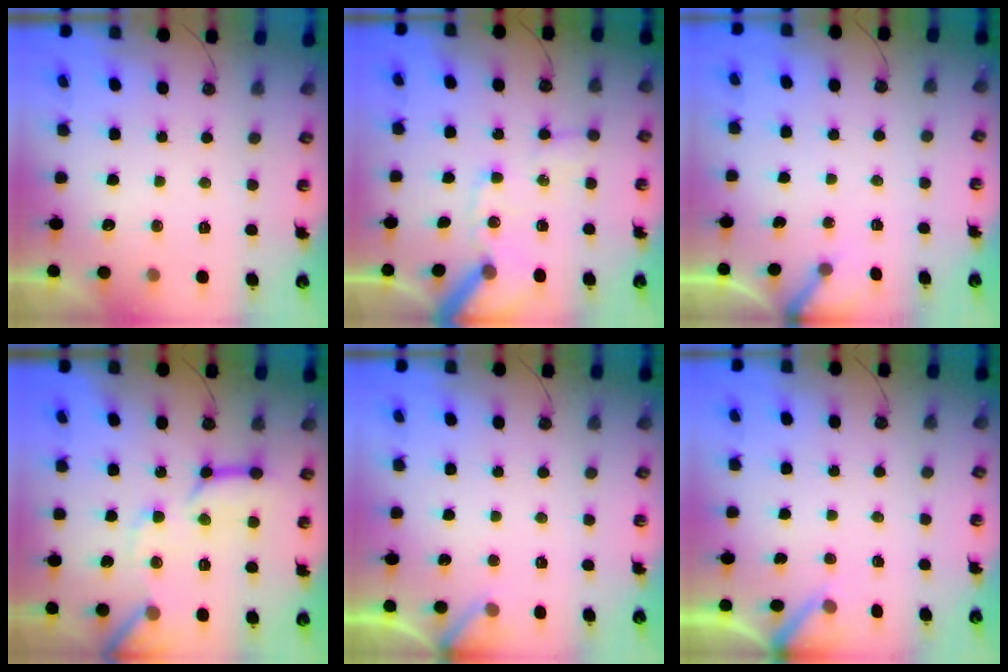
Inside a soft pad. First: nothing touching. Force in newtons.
{"total": 12.4, "press": 12.3, "slide": 1.8}
{"total": 3.3, "press": 3.3, "slide": 0.3}
{"total": 15.1, "press": 15.0, "slide": 1.9}
{"total": 4.0, "press": 4.0, "slide": 0.3}
{"total": 3.2, "press": 3.2, "slide": 0.3}